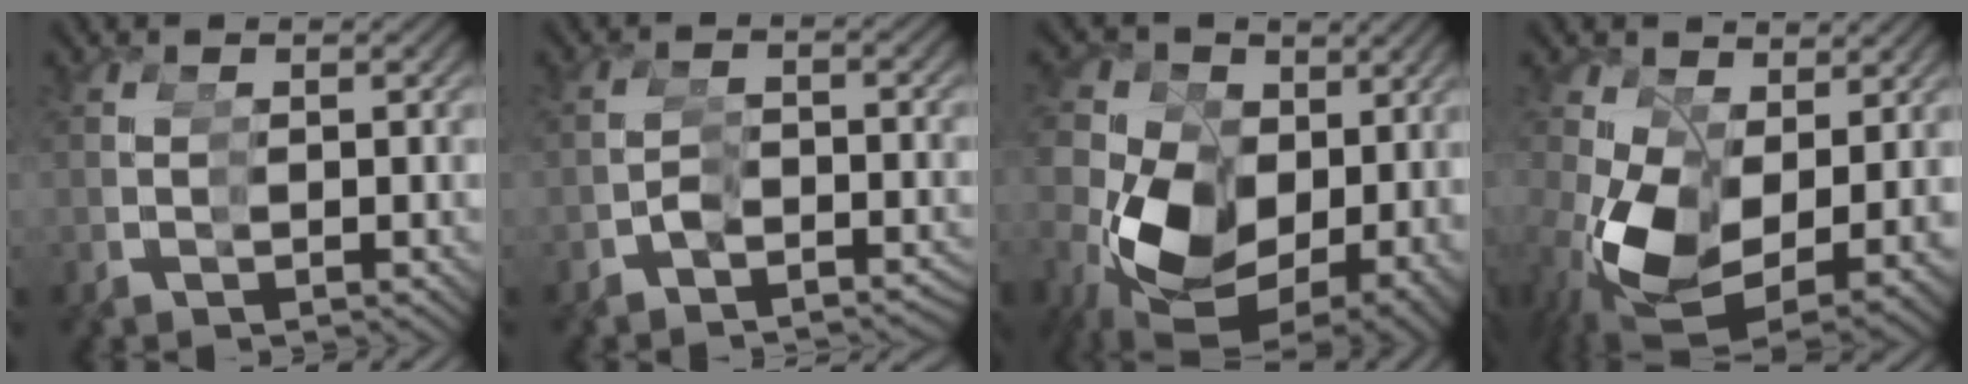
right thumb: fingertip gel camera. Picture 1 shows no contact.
{"total": 3.4, "force": [-2.3, -0.2, -2.4], "torque": [0.013, 0.000, -0.036]}
{"total": 10.2, "force": [0.7, 7.9, 6.4], "torque": [-0.136, -0.031, 0.027]}
{"total": 7.8, "force": [0.0, 5.4, 5.7], "torque": [-0.123, -0.028, 0.016]}